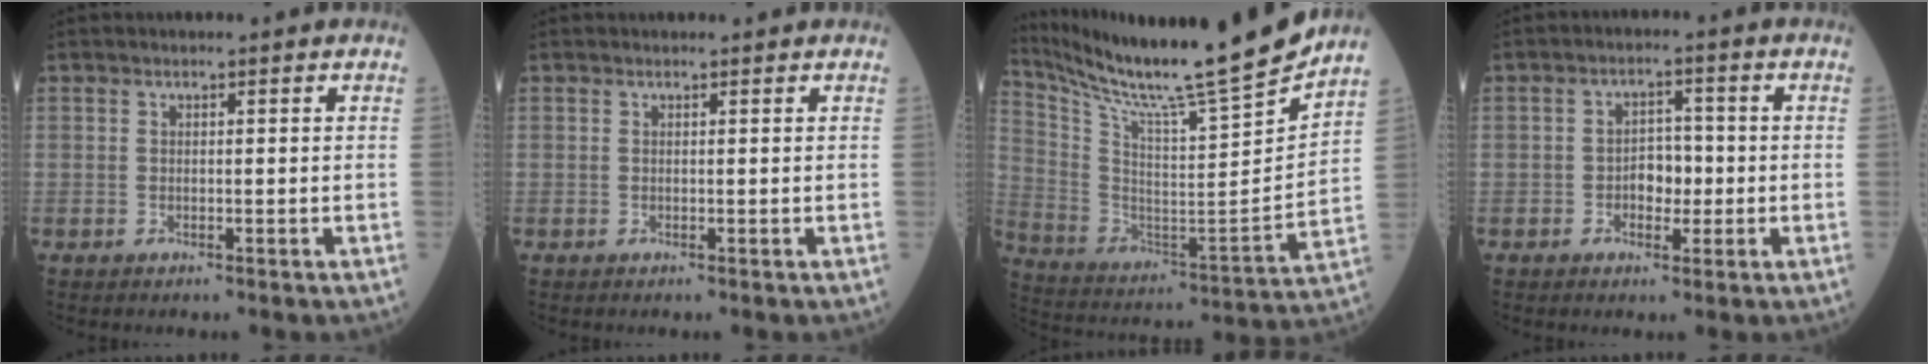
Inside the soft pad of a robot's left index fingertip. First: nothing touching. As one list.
[{"total": 0.8, "force": [0.8, 0.0, 0.1], "torque": [-0.006, 0.006, 0.011]}, {"total": 23.5, "force": [21.0, -1.5, 10.6], "torque": [-0.206, -0.070, 0.339]}, {"total": 3.9, "force": [-0.8, 2.5, 2.9], "torque": [-0.045, 0.011, -0.014]}]